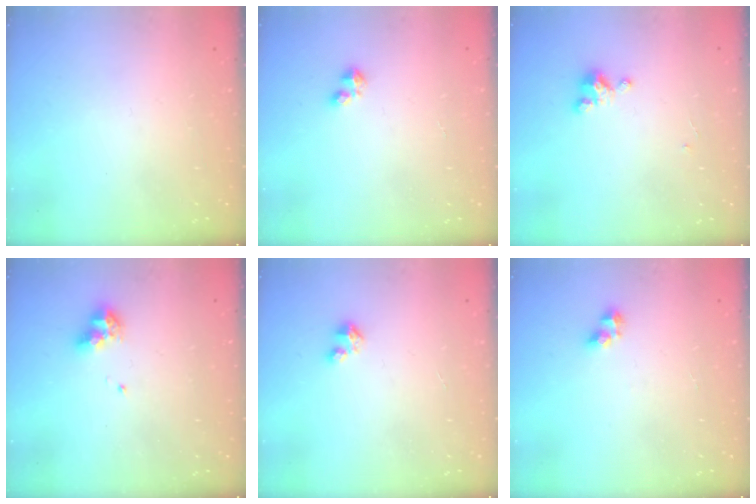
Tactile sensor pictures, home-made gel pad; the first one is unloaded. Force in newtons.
{"total": 2.4, "press": 2.4, "slide": 0.5}
{"total": 2.7, "press": 2.7, "slide": 0.3}
{"total": 8.5, "press": 8.4, "slide": 0.9}
{"total": 1.6, "press": 1.6, "slide": 0.2}
{"total": 3.7, "press": 3.7, "slide": 0.3}